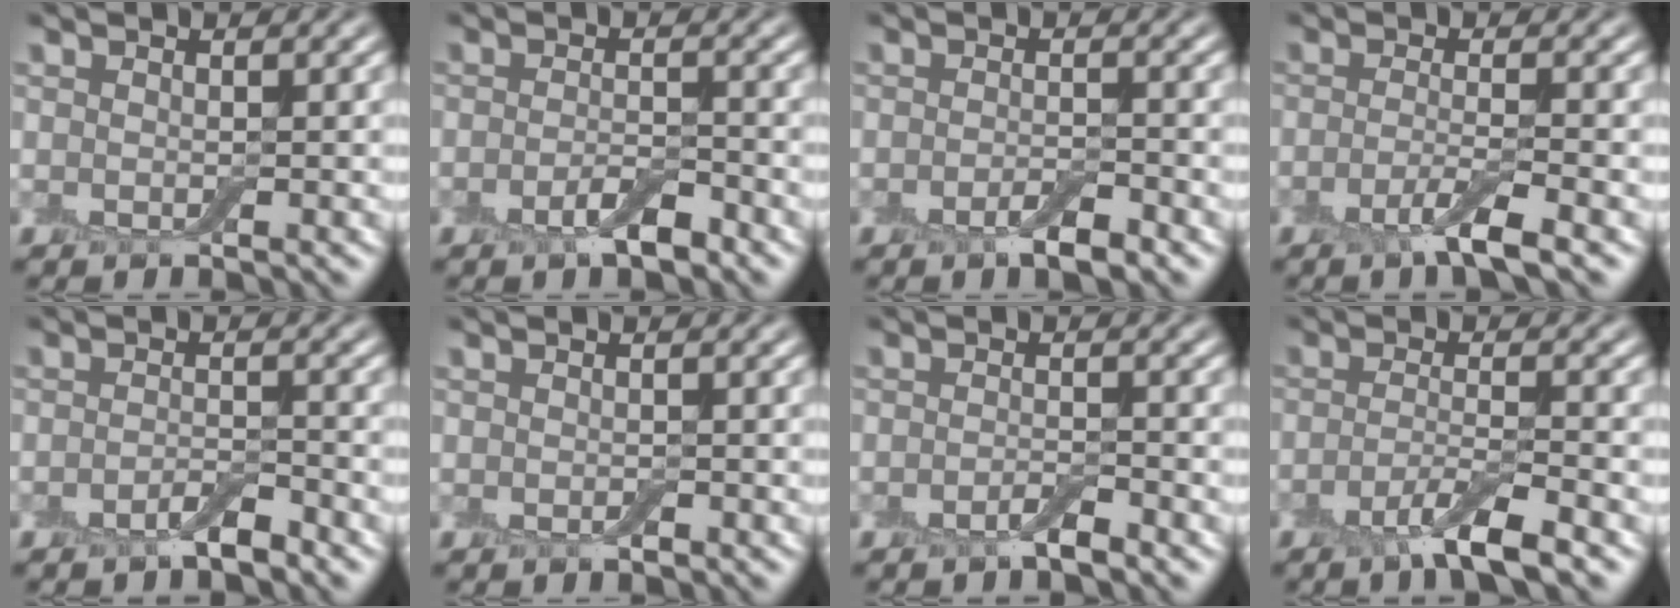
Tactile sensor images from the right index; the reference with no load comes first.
{"total": 2.5, "force": [-1.4, 0.8, 1.9], "torque": [-0.035, 0.001, -0.028]}
{"total": 2.2, "force": [-1.3, 0.6, 1.8], "torque": [-0.029, -0.001, -0.023]}
{"total": 3.0, "force": [-1.6, 0.4, 2.5], "torque": [-0.041, -0.001, -0.041]}
{"total": 1.9, "force": [-1.3, 0.5, 1.3], "torque": [-0.024, 0.003, -0.027]}
{"total": 0.5, "force": [-0.2, 0.2, 0.4], "torque": [-0.008, 0.000, -0.003]}
{"total": 1.6, "force": [-1.0, 0.3, 1.1], "torque": [-0.022, 0.000, -0.022]}
{"total": 4.0, "force": [-2.4, 0.7, 3.2], "torque": [-0.056, -0.002, -0.057]}